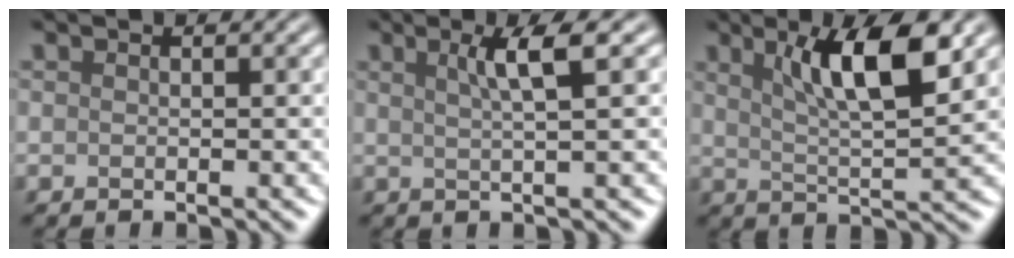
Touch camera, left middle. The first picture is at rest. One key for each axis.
{"total": 3.4, "fx": 1.2, "fy": 0.6, "fz": 3.2, "tx": -0.044, "ty": 0.006, "tz": 0.017}
{"total": 6.9, "fx": 3.0, "fy": 1.6, "fz": 6.0, "tx": -0.097, "ty": -0.002, "tz": 0.049}